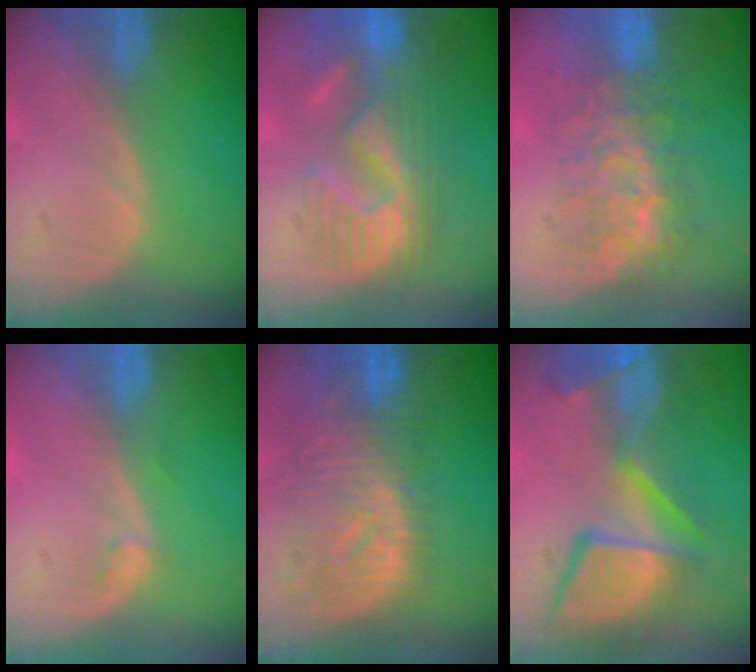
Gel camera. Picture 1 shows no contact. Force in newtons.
{"total": 11.0, "press": 9.8, "slide": 5.0}
{"total": 8.0, "press": 7.6, "slide": 2.4}
{"total": 0.8, "press": 0.7, "slide": 0.1}
{"total": 11.1, "press": 9.8, "slide": 5.2}
{"total": 12.5, "press": 11.3, "slide": 5.3}